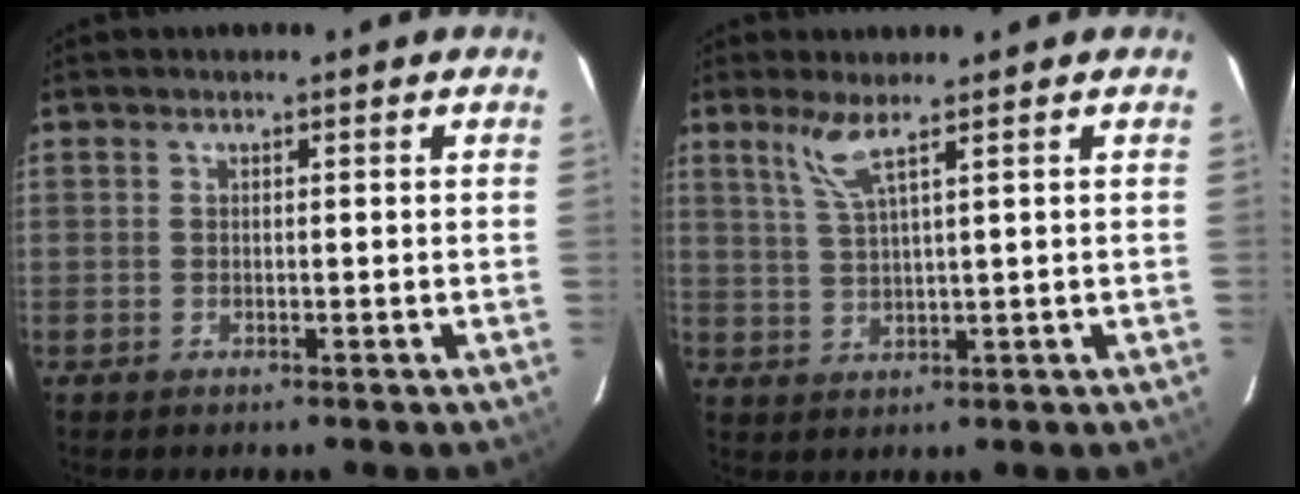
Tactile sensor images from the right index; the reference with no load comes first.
{"total": 4.1, "force": [2.7, -0.5, 3.0], "torque": [-0.065, -0.005, 0.060]}